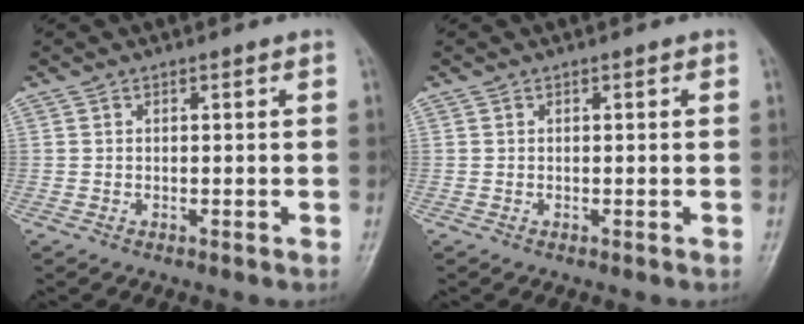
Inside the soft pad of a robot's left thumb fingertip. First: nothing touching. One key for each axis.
{"total": 0.0}